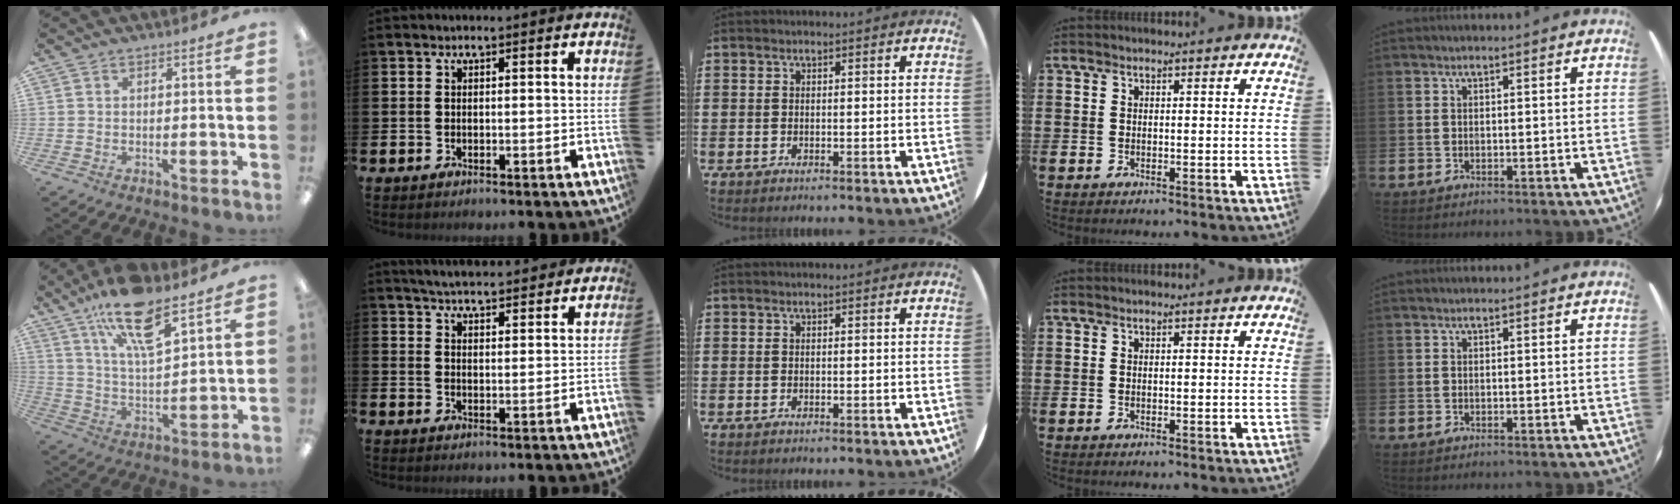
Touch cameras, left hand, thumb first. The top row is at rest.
{"thumb": {"total": 16.2, "force": [10.8, 5.4, 10.8], "torque": [-0.182, -0.051, 0.182]}, "index": {"total": 5.0, "force": [5.0, 0.1, 0.4], "torque": [-0.020, -0.033, 0.088]}}